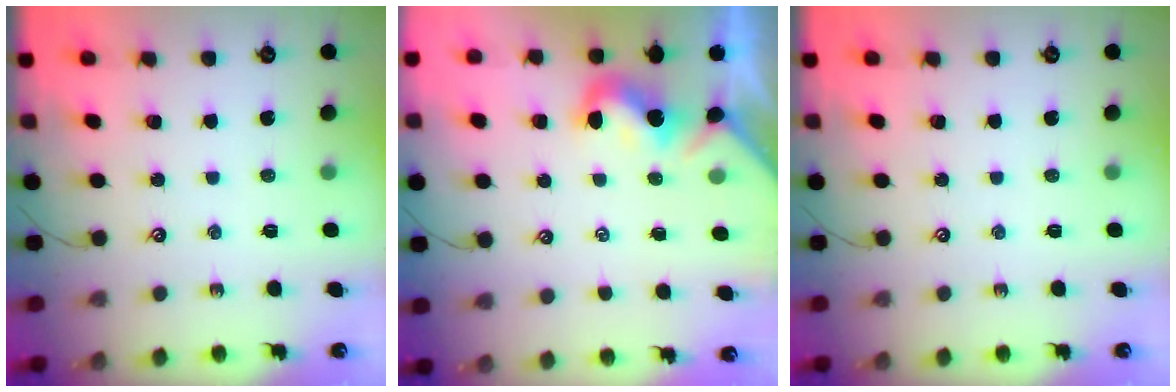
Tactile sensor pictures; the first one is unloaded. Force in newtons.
{"total": 0.0}
{"total": 0.0}